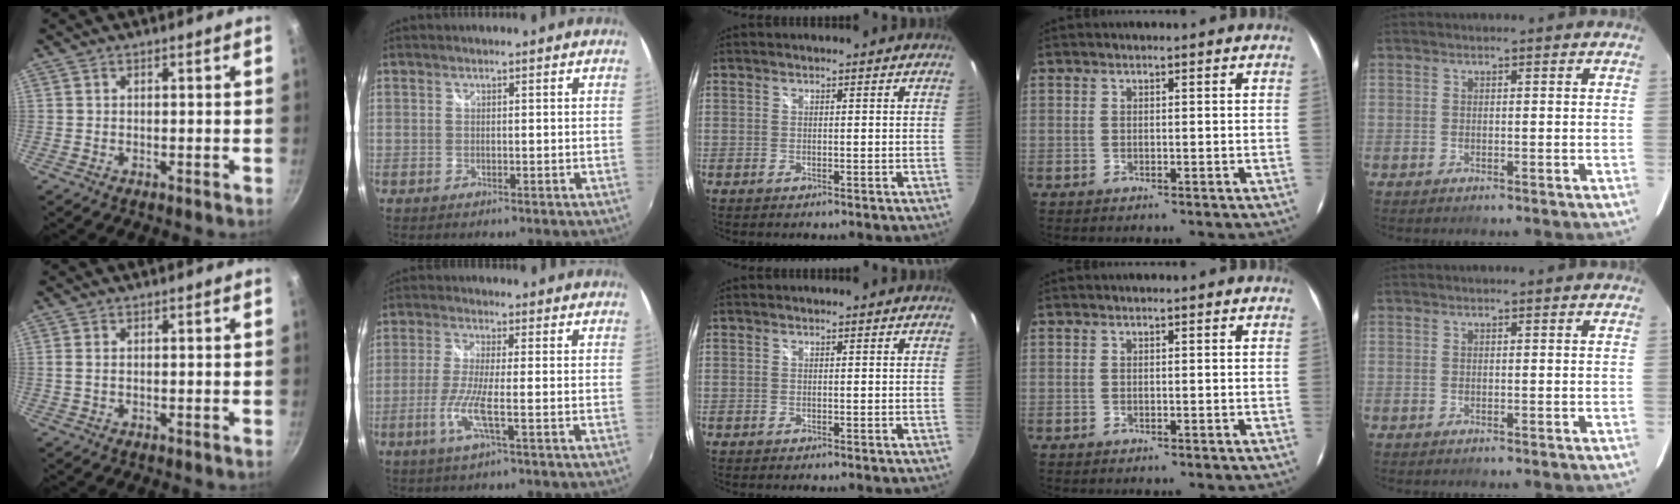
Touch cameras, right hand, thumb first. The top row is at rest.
{"thumb": {"total": 1.0, "force": [0.2, 0.5, 0.9], "torque": [-0.019, 0.000, 0.001]}, "index": {"total": 6.3, "force": [-2.2, -0.2, 5.9], "torque": [-0.131, -0.010, -0.046]}}